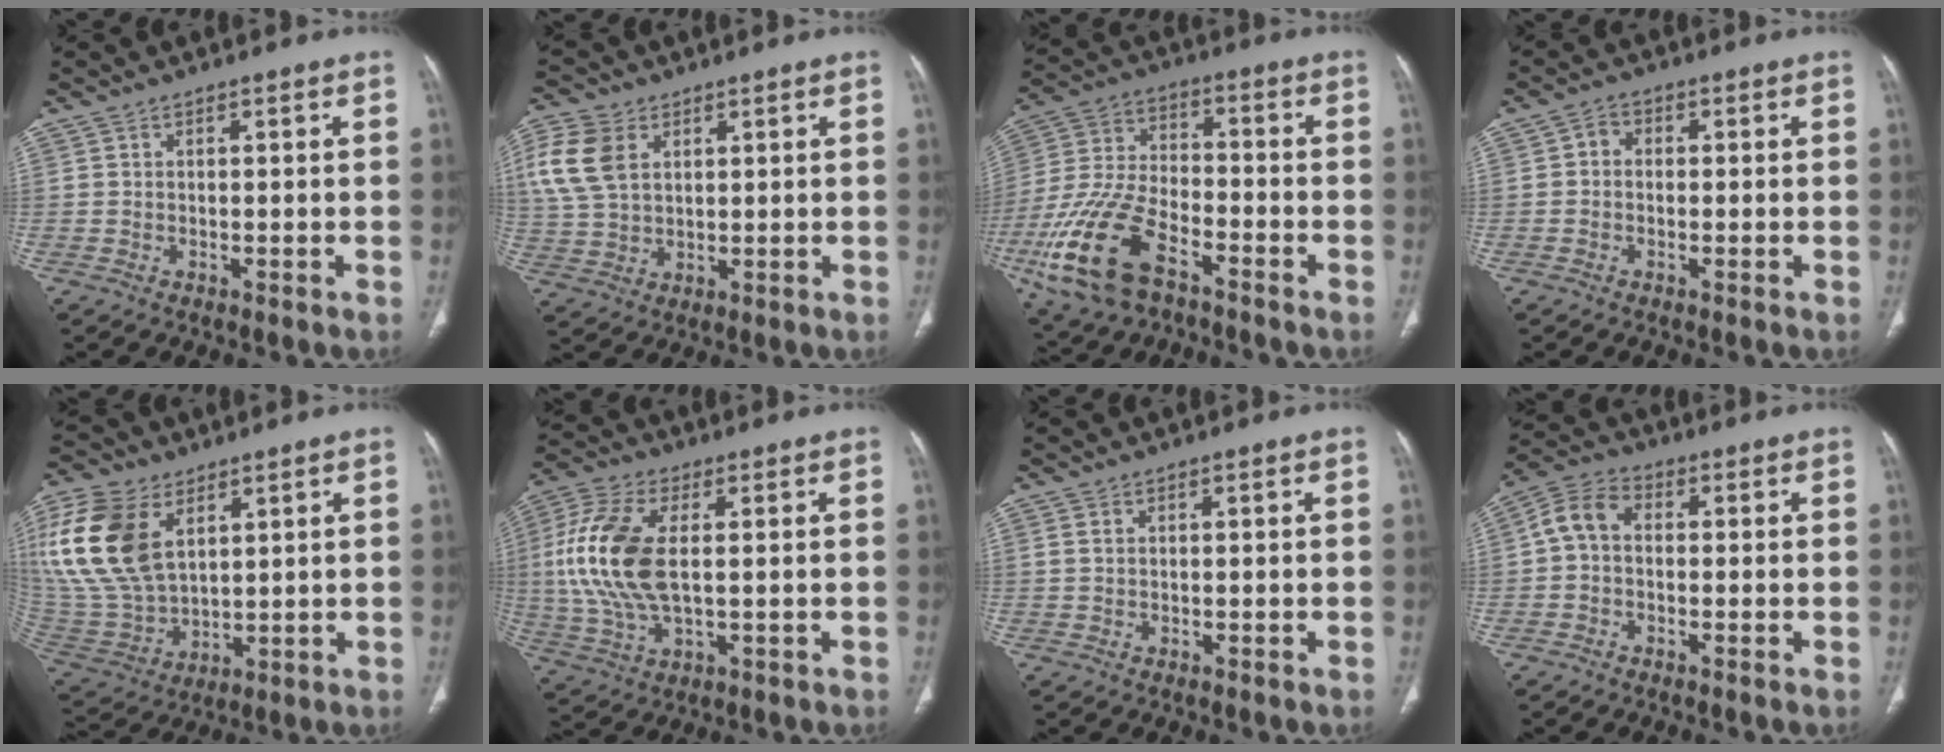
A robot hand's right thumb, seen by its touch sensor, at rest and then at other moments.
{"total": 11.1, "force": [3.7, 7.6, 7.2], "torque": [-0.157, 0.000, 0.075]}
{"total": 18.5, "force": [-9.3, 9.3, 13.0], "torque": [-0.276, 0.031, -0.174]}
{"total": 2.5, "force": [-0.1, 2.1, 1.3], "torque": [-0.011, 0.009, -0.011]}
{"total": 21.9, "force": [8.1, 13.5, 15.2], "torque": [-0.339, -0.021, 0.165]}
{"total": 16.1, "force": [1.4, 8.4, 13.7], "torque": [-0.307, 0.002, 0.030]}
{"total": 0.9, "force": [0.4, 0.6, 0.6], "torque": [-0.019, 0.003, 0.010]}
{"total": 5.3, "force": [0.0, 3.6, 3.9], "torque": [-0.071, 0.016, -0.010]}